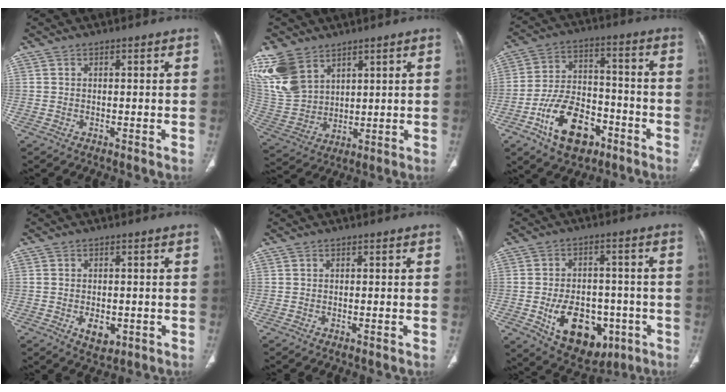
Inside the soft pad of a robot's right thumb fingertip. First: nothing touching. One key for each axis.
{"total": 14.4, "fx": 8.5, "fy": 9.2, "fz": 7.2, "tx": -0.150, "ty": -0.024, "tz": 0.194}
{"total": 15.1, "fx": -7.6, "fy": 9.0, "fz": 9.4, "tx": -0.139, "ty": 0.053, "tz": -0.127}
{"total": 4.5, "fx": -1.5, "fy": 2.8, "fz": 3.2, "tx": -0.041, "ty": 0.002, "tz": -0.014}
{"total": 0.5, "fx": -0.3, "fy": 0.0, "fz": 0.5, "tx": -0.009, "ty": -0.001, "tz": -0.003}
{"total": 16.2, "fx": -5.4, "fy": 10.6, "fz": 11.0, "tx": -0.124, "ty": 0.020, "tz": -0.064}